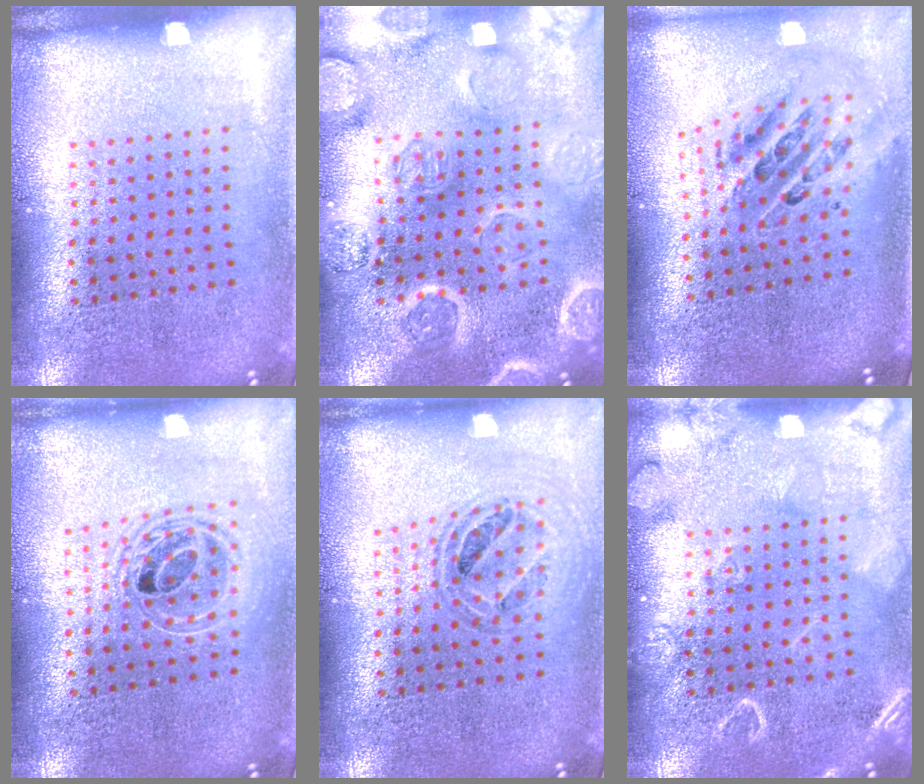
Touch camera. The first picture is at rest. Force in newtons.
{"total": 3.5, "press": 3.4, "slide": 0.8}
{"total": 1.4, "press": 1.3, "slide": 0.7}
{"total": 1.6, "press": 1.3, "slide": 0.9}
{"total": 0.8, "press": 0.8, "slide": 0.0}
{"total": 2.9, "press": 2.9, "slide": 0.4}